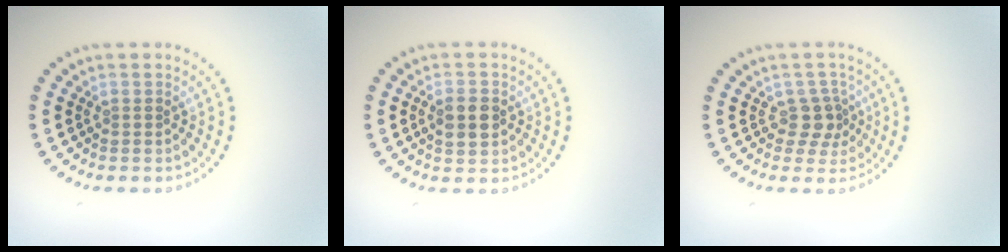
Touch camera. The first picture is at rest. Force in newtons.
{"total": 2.9, "press": 2.9, "slide": 0.1}
{"total": 2.4, "press": 1.8, "slide": 1.6}